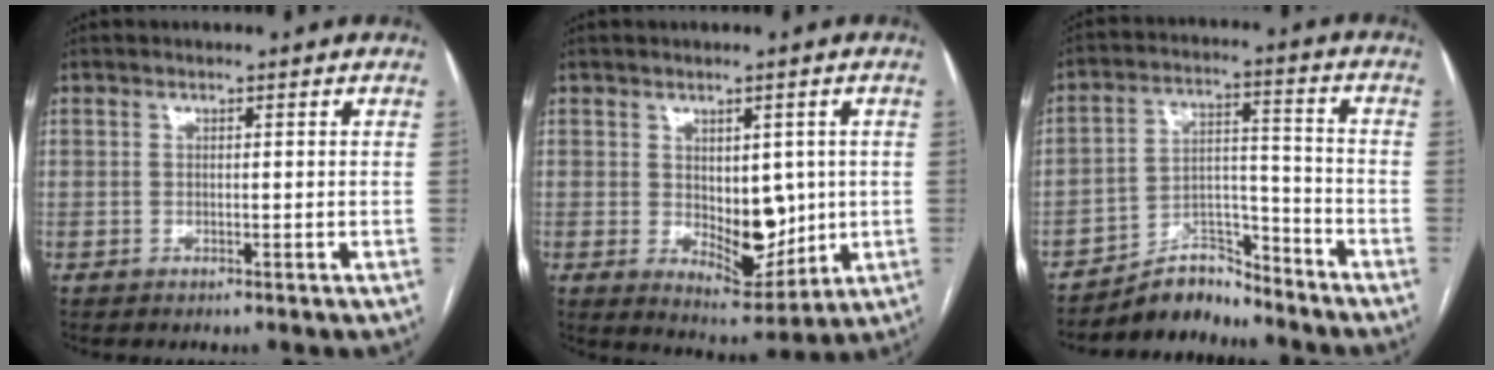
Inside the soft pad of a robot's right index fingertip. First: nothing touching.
{"total": 8.6, "force": [0.0, 4.5, 7.3], "torque": [-0.104, -0.006, 0.021]}
{"total": 7.6, "force": [-7.2, 2.3, 0.5], "torque": [-0.001, 0.038, -0.126]}